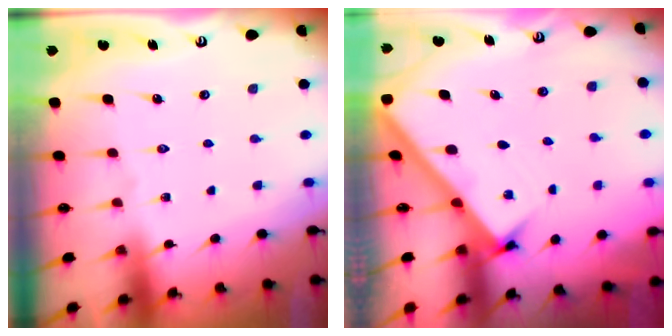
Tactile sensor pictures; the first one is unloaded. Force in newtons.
{"total": 2.4, "press": 2.4, "slide": 0.2}